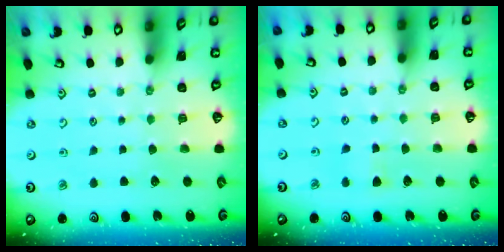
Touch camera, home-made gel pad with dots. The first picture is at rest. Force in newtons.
{"total": 3.4, "press": 3.4, "slide": 0.6}